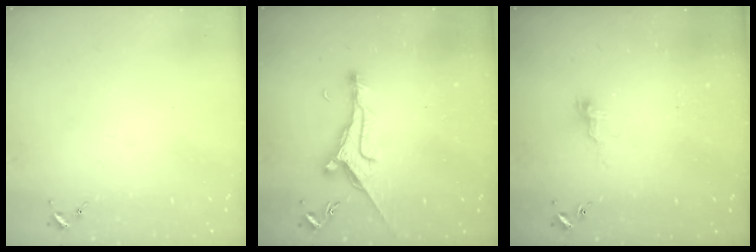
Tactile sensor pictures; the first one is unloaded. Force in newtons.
{"total": 11.4, "press": 11.3, "slide": 1.0}
{"total": 7.5, "press": 7.5, "slide": 0.7}